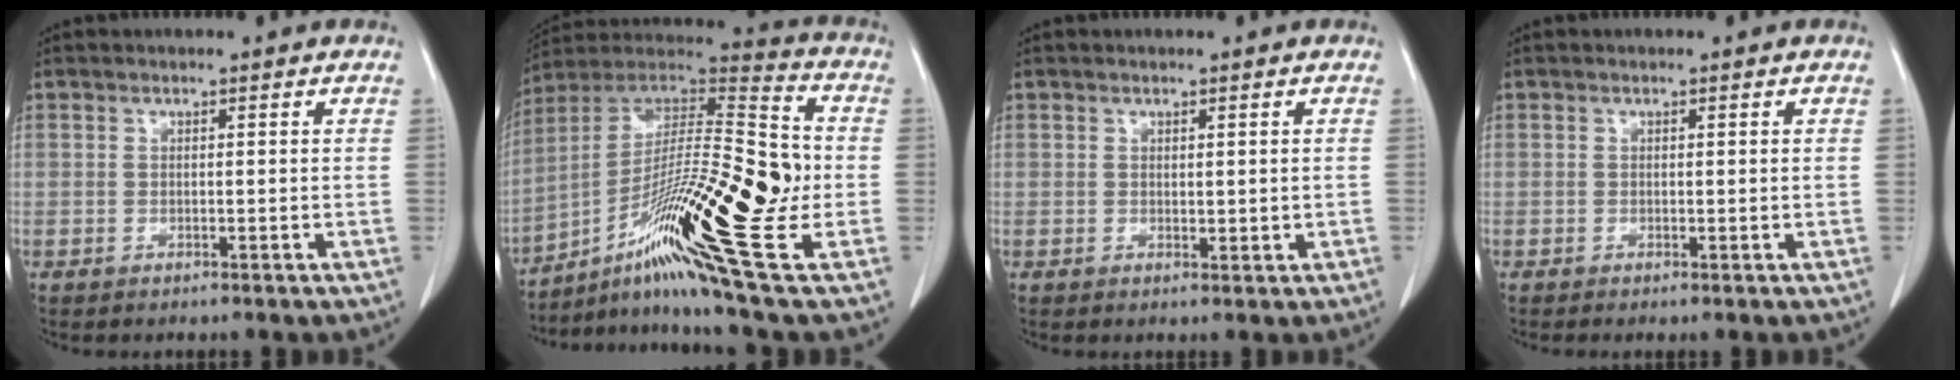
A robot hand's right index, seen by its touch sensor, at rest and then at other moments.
{"total": 25.3, "force": [-7.0, 1.7, 24.2], "torque": [-0.414, -0.009, -0.125]}
{"total": 0.7, "force": [0.1, 0.5, 0.4], "torque": [-0.004, -0.002, 0.004]}
{"total": 0.0}